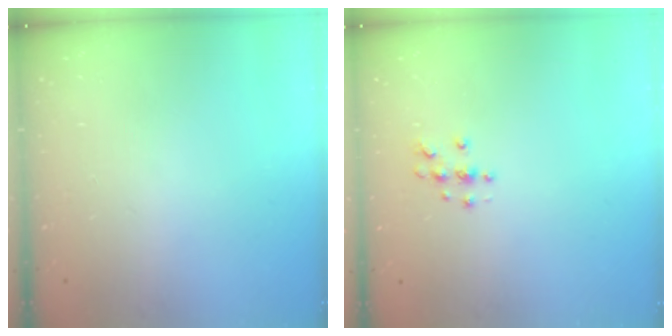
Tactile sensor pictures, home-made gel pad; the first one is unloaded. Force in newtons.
{"total": 4.2, "press": 4.2, "slide": 0.5}